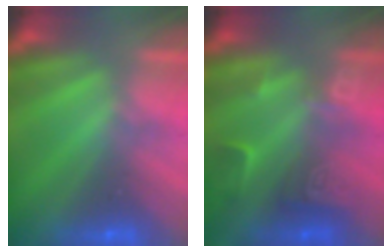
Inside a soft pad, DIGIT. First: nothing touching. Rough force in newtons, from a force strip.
{"total": 2.6}